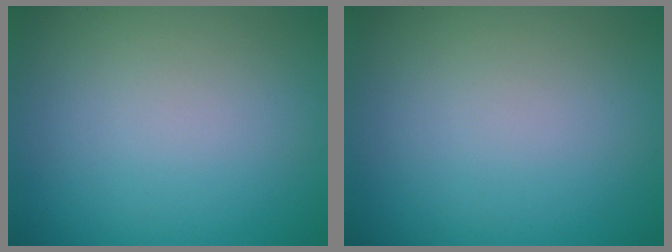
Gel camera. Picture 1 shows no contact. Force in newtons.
{"total": 0.0}